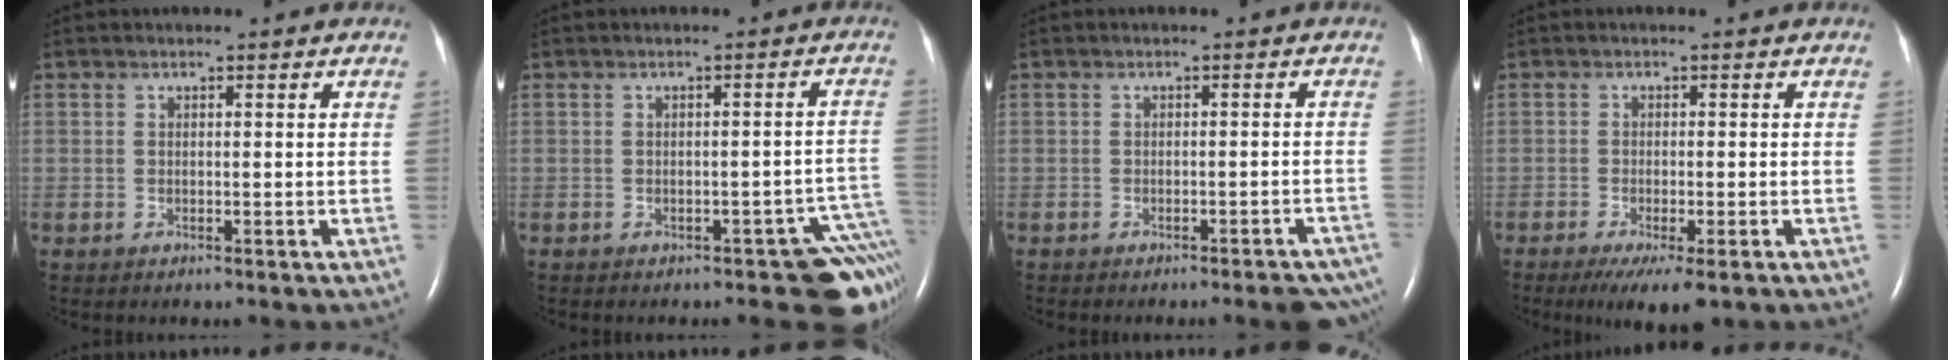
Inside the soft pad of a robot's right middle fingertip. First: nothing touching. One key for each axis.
{"total": 7.6, "fx": -5.2, "fy": 2.3, "fz": 5.1, "tx": -0.035, "ty": 0.011, "tz": -0.061}
{"total": 7.1, "fx": -6.4, "fy": 1.4, "fz": 2.8, "tx": -0.015, "ty": -0.002, "tz": -0.068}
{"total": 6.0, "fx": -3.8, "fy": 1.1, "fz": 4.6, "tx": -0.074, "ty": -0.019, "tz": -0.057}